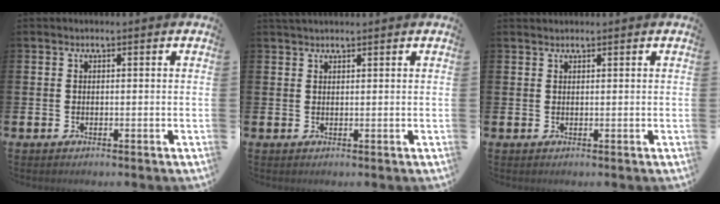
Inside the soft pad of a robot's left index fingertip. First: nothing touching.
{"total": 1.3, "force": [1.2, 0.2, 0.3], "torque": [0.002, 0.000, 0.021]}
{"total": 0.7, "force": [0.7, 0.1, 0.0], "torque": [0.007, -0.003, 0.011]}